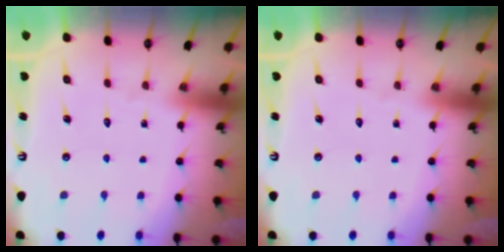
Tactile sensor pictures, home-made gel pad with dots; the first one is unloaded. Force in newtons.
{"total": 0.0}